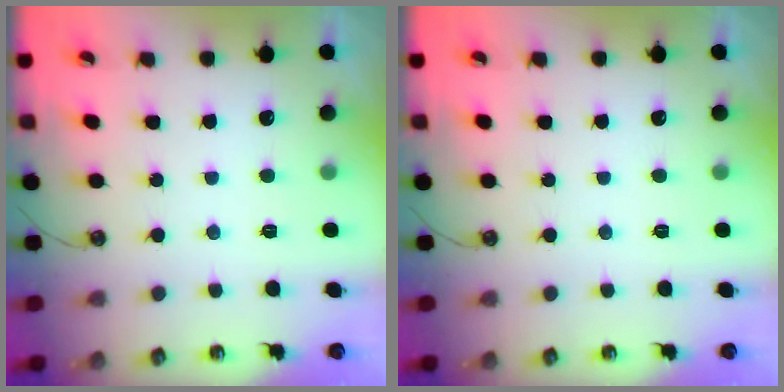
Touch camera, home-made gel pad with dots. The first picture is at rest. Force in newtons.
{"total": 0.0}